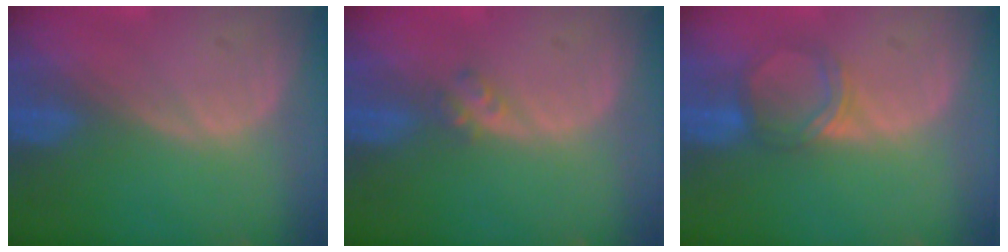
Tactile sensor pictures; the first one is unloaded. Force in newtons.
{"total": 2.1, "press": 1.8, "slide": 1.0}
{"total": 4.1, "press": 3.8, "slide": 1.6}